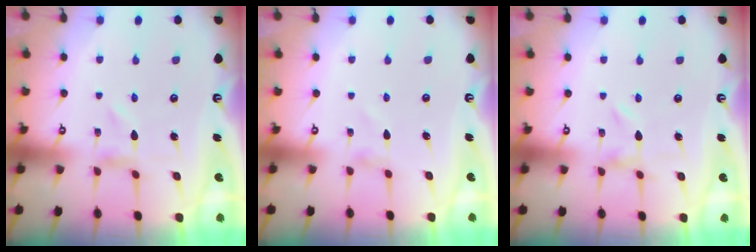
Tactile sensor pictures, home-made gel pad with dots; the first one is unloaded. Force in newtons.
{"total": 0.0}
{"total": 0.0}